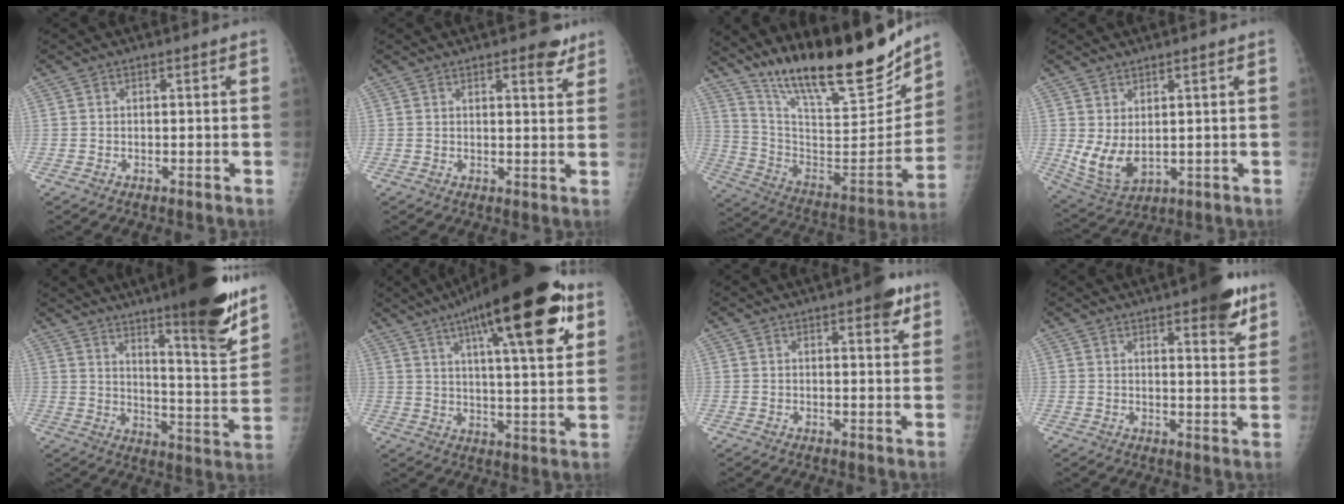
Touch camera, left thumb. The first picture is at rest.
{"total": 4.4, "force": [3.0, 1.5, 2.9], "torque": [-0.025, -0.016, 0.035]}
{"total": 26.4, "force": [20.7, 5.8, 15.5], "torque": [-0.222, -0.097, 0.340]}
{"total": 7.6, "force": [1.2, 4.2, 6.3], "torque": [-0.116, -0.017, 0.043]}
{"total": 21.7, "force": [15.6, 2.6, 14.8], "torque": [-0.189, -0.086, 0.230]}
{"total": 25.0, "force": [12.3, 6.5, 20.8], "torque": [-0.297, -0.014, 0.180]}
{"total": 4.9, "force": [2.9, 1.6, 3.6], "torque": [-0.034, -0.010, 0.030]}
{"total": 9.9, "force": [6.1, 2.7, 7.3], "torque": [-0.072, -0.028, 0.076]}